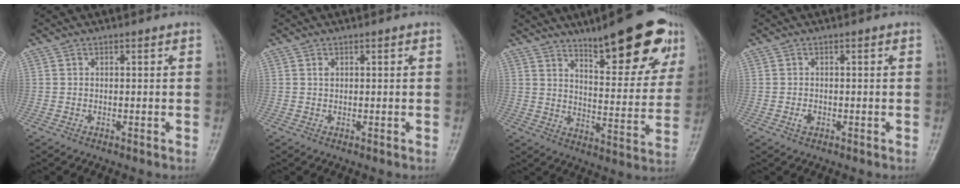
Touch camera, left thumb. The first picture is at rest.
{"total": 0.7, "force": [0.3, 0.5, 0.4], "torque": [-0.006, 0.001, 0.006]}
{"total": 18.2, "force": [11.8, 4.8, 13.0], "torque": [-0.138, -0.055, 0.174]}
{"total": 1.3, "force": [-0.5, 0.9, 0.9], "torque": [-0.015, 0.001, -0.009]}